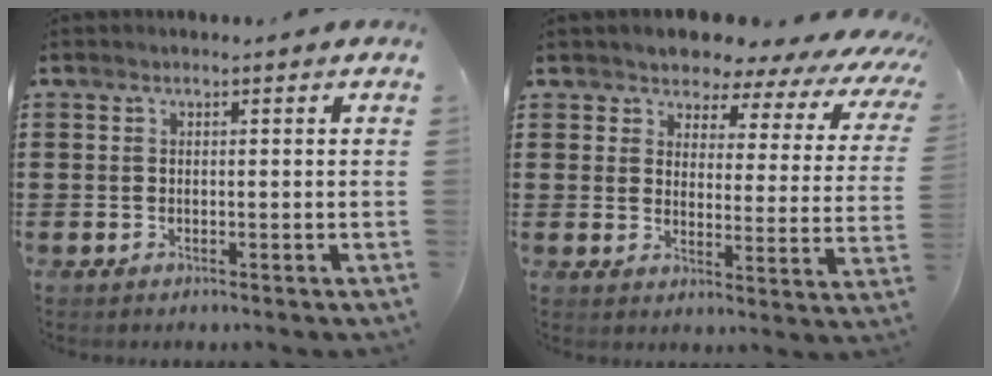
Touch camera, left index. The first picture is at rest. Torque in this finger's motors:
{"motor_torque": [2.14, 0.00, 1.06, 0.07]}